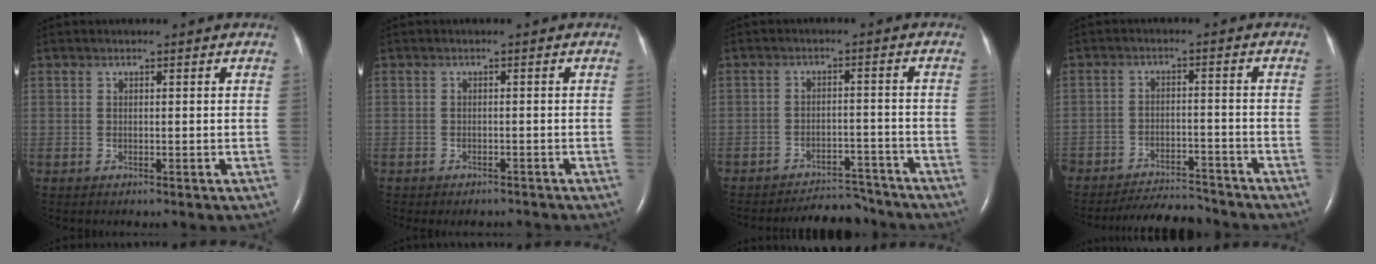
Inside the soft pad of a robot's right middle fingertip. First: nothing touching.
{"total": 2.9, "force": [-2.6, 1.1, 0.7], "torque": [-0.008, -0.002, -0.031]}
{"total": 7.3, "force": [-7.1, 1.6, 0.3], "torque": [0.000, 0.007, -0.100]}
{"total": 9.4, "force": [-9.1, 1.6, 1.8], "torque": [-0.025, -0.007, -0.134]}